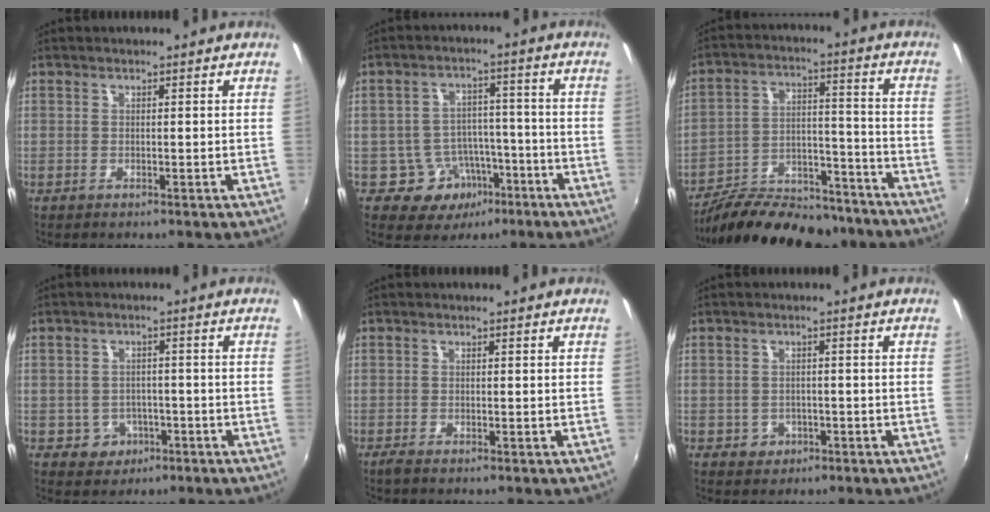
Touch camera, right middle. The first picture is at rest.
{"total": 8.4, "force": [-4.7, 6.7, 1.8], "torque": [-0.040, 0.026, -0.054]}
{"total": 21.6, "force": [-17.9, 8.0, 9.0], "torque": [-0.172, 0.018, -0.255]}
{"total": 4.6, "force": [-1.9, 4.1, 0.7], "torque": [-0.028, 0.008, -0.020]}
{"total": 0.8, "force": [-0.6, 0.0, 0.5], "torque": [-0.013, -0.003, -0.013]}
{"total": 3.0, "force": [-1.1, 2.7, 0.6], "torque": [-0.019, 0.000, -0.013]}